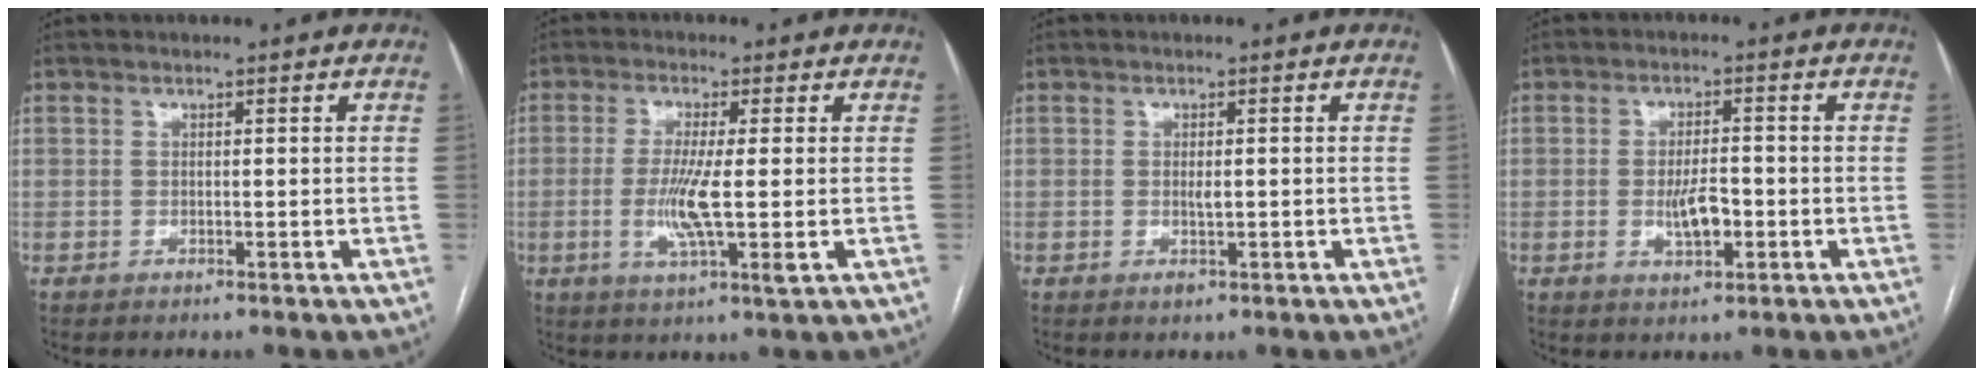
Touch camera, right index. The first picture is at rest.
{"total": 7.7, "force": [-0.8, 0.4, 7.7], "torque": [-0.155, -0.015, -0.017]}
{"total": 1.6, "force": [-0.2, 0.6, 1.4], "torque": [-0.027, -0.002, -0.001]}
{"total": 4.6, "force": [-1.1, 1.6, 4.2], "torque": [-0.077, -0.001, -0.016]}